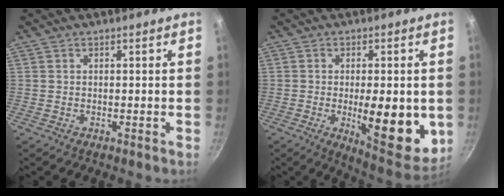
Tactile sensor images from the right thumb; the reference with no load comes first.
{"total": 15.2, "force": [-2.2, 5.6, 14.0], "torque": [-0.160, -0.015, -0.021]}